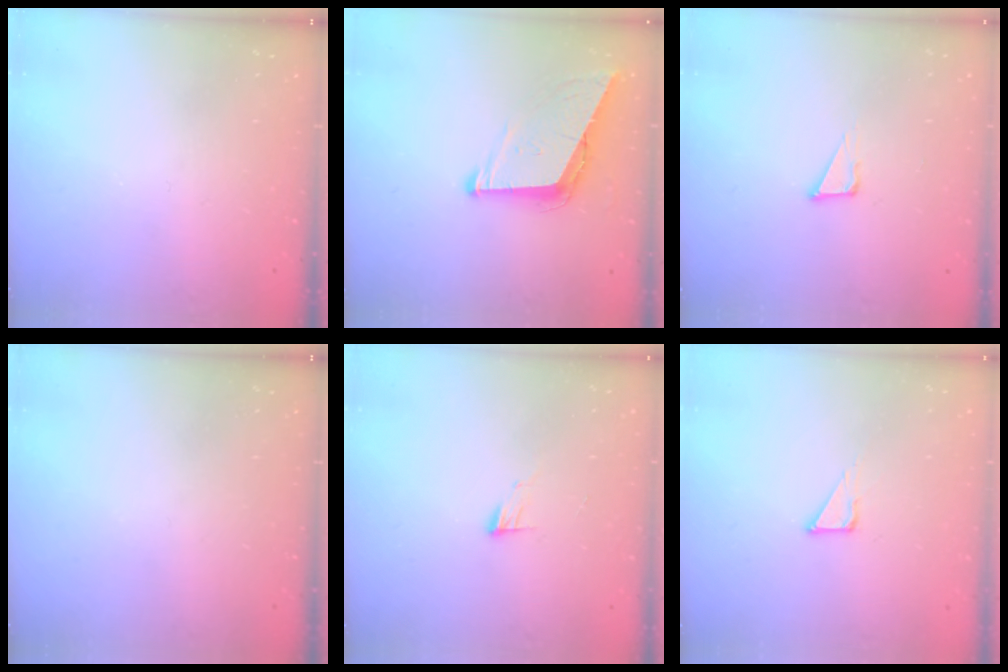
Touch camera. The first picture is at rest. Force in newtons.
{"total": 9.0, "press": 8.6, "slide": 2.6}
{"total": 3.8, "press": 3.7, "slide": 0.8}
{"total": 0.0}
{"total": 6.3, "press": 6.2, "slide": 0.5}
{"total": 3.5, "press": 3.5, "slide": 0.2}